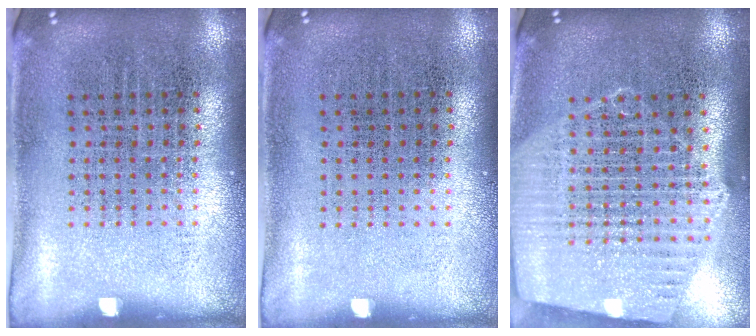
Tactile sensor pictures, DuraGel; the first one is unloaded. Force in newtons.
{"total": 0.0}
{"total": 1.8, "press": 1.7, "slide": 0.6}